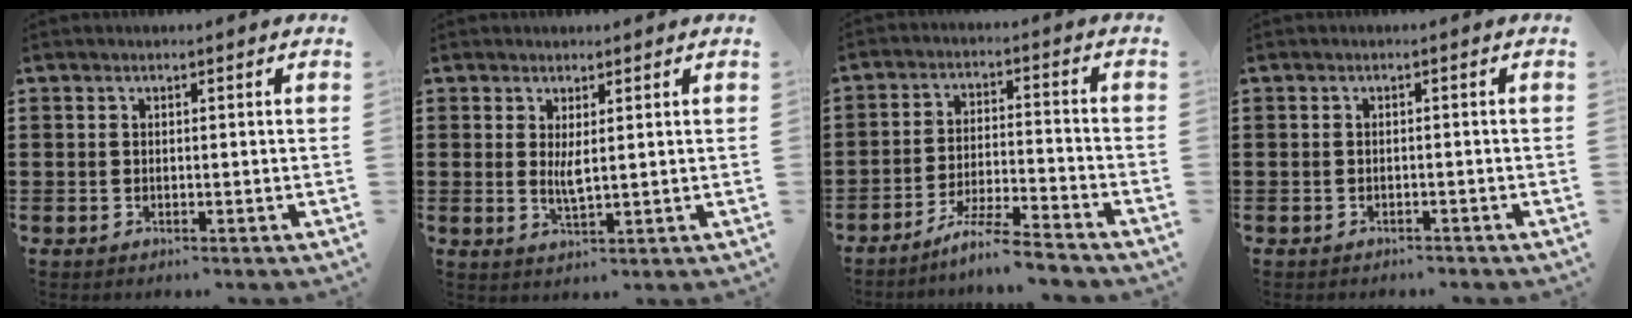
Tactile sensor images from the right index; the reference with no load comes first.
{"total": 2.7, "force": [0.7, 0.5, 2.5], "torque": [-0.050, -0.003, 0.013]}
{"total": 6.6, "force": [-6.0, -0.3, 2.8], "torque": [-0.059, -0.008, -0.116]}
{"total": 0.9, "force": [-0.8, 0.3, 0.1], "torque": [-0.005, -0.001, -0.018]}